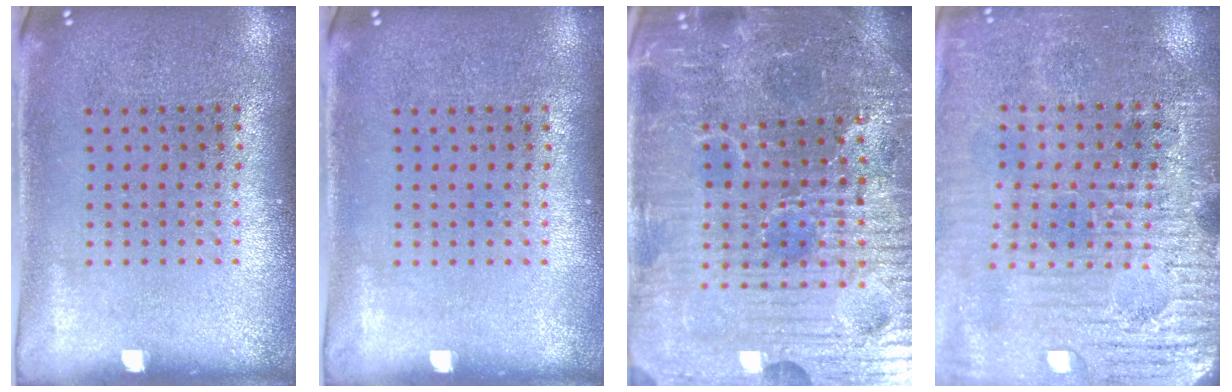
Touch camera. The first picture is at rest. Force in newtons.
{"total": 0.0}
{"total": 5.8, "press": 5.5, "slide": 1.8}
{"total": 3.7, "press": 3.7, "slide": 0.1}